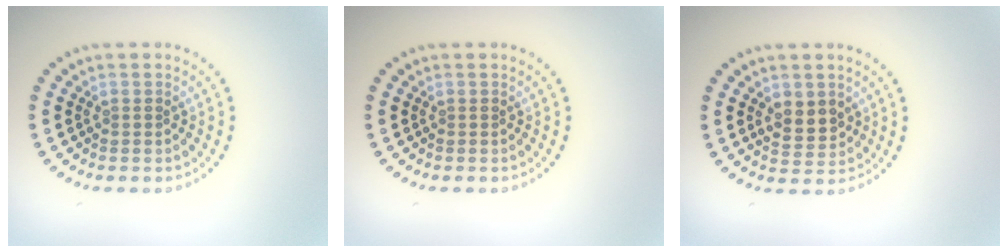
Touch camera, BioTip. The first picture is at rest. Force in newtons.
{"total": 0.0}
{"total": 2.6, "press": 2.5, "slide": 0.7}